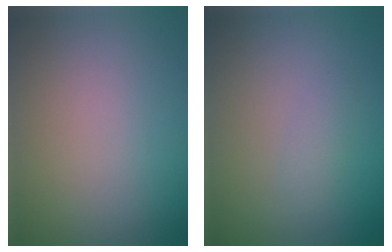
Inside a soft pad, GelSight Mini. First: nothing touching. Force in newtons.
{"total": 1.0, "press": 1.0, "slide": 0.0}